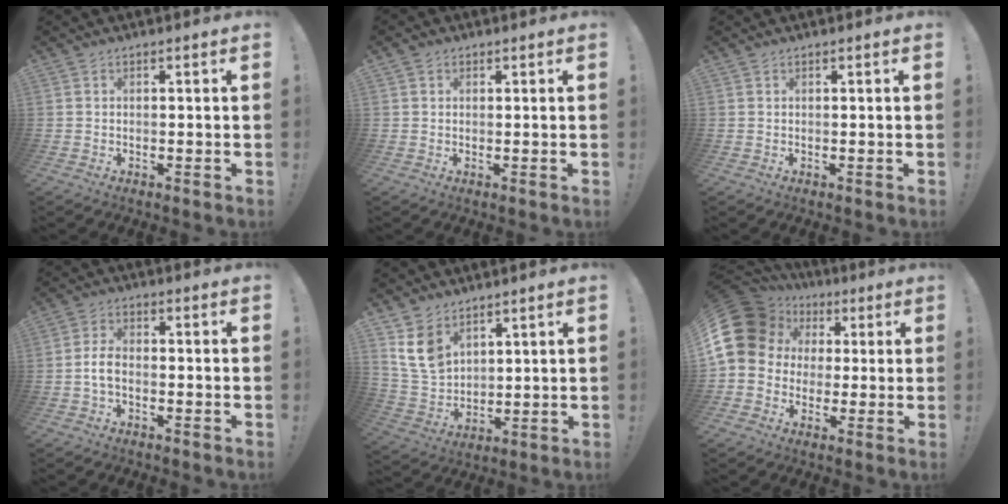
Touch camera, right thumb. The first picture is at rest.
{"total": 1.3, "force": [0.8, 1.0, 0.2], "torque": [0.007, -0.004, 0.012]}
{"total": 0.5, "force": [0.5, -0.1, 0.2], "torque": [0.004, -0.003, 0.008]}
{"total": 4.5, "force": [-1.3, 2.2, 3.7], "torque": [-0.080, 0.002, -0.025]}
{"total": 10.7, "force": [6.5, 7.0, 4.8], "torque": [-0.107, -0.030, 0.133]}
{"total": 17.0, "force": [4.4, 13.8, 9.0], "torque": [-0.164, -0.013, 0.091]}